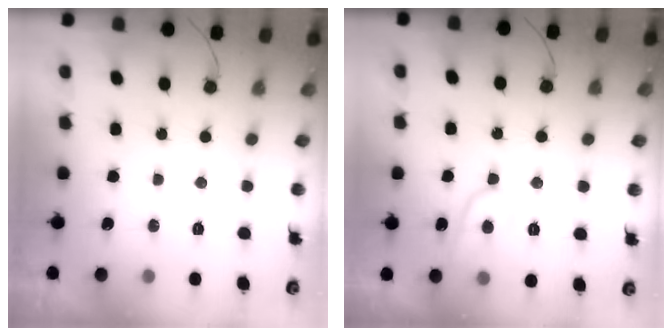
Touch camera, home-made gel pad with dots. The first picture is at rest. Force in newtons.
{"total": 9.0, "press": 8.9, "slide": 0.9}